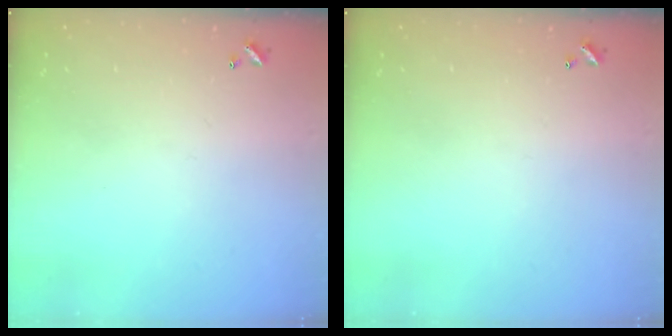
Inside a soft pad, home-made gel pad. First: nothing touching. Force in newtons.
{"total": 0.0}